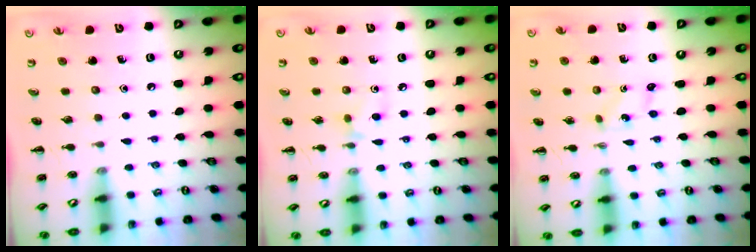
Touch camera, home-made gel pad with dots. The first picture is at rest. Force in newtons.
{"total": 5.3, "press": 5.0, "slide": 1.5}
{"total": 0.6, "press": 0.5, "slide": 0.2}